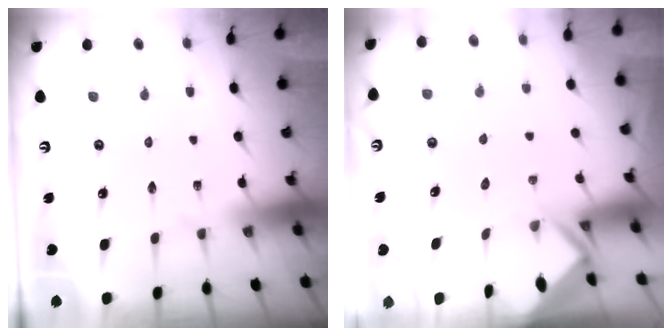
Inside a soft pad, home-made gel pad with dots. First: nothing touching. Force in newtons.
{"total": 2.7, "press": 2.7, "slide": 0.2}